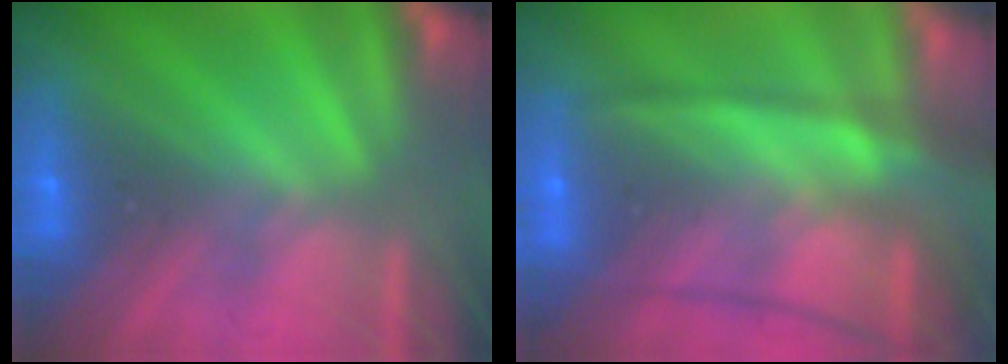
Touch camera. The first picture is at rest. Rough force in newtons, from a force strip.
{"total": 5.7}